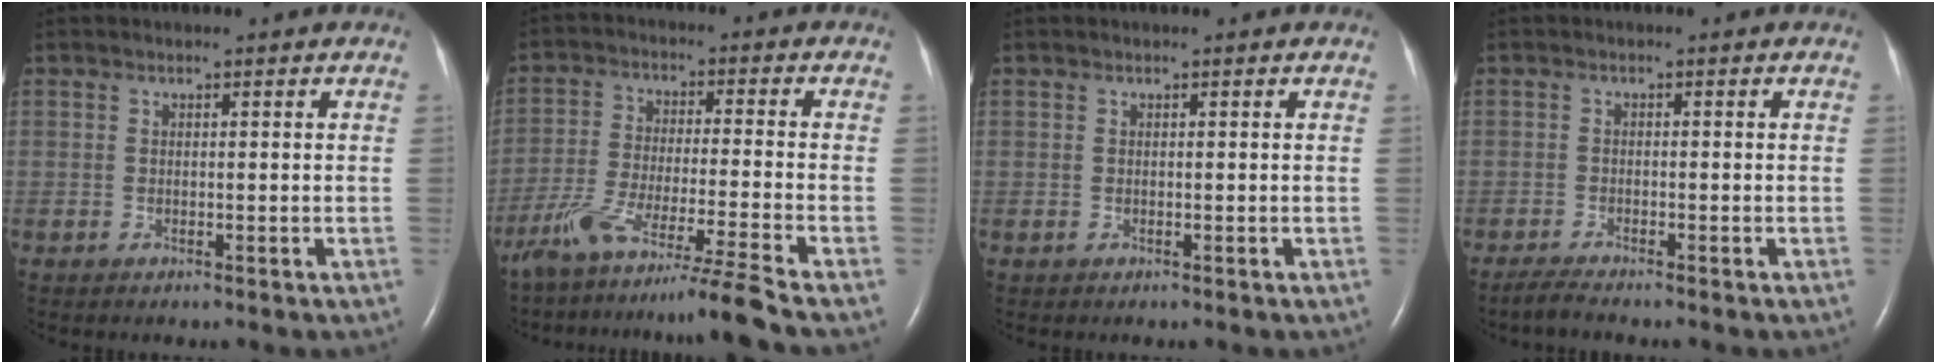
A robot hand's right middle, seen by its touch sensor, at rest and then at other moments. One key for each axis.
{"total": 13.3, "fx": -11.0, "fy": -3.2, "fz": 6.7, "tx": -0.104, "ty": -0.036, "tz": -0.184}
{"total": 0.0}
{"total": 2.1, "fx": -1.9, "fy": -0.2, "fz": 0.8, "tx": -0.031, "ty": -0.010, "tz": -0.040}